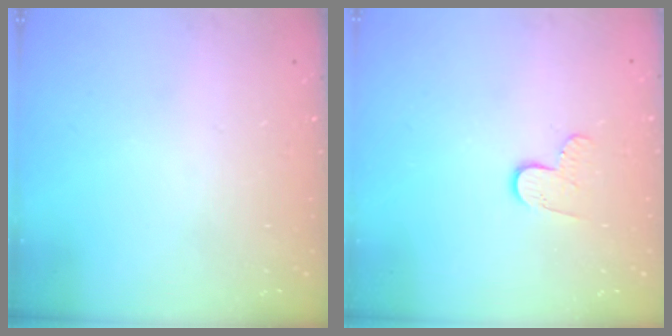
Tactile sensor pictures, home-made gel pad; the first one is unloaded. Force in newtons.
{"total": 5.9, "press": 5.9, "slide": 0.6}